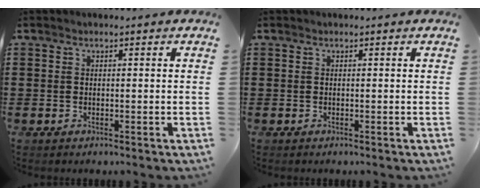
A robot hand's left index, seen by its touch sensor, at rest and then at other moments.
{"total": 0.0}